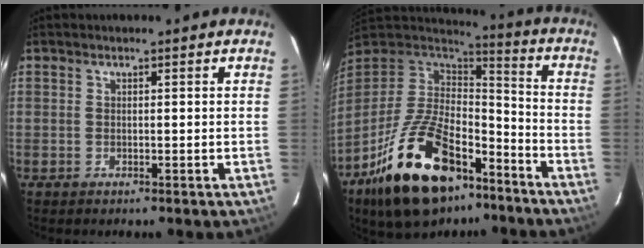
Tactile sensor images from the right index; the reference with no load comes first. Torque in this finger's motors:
{"motor_torque": [1.11, -1.04, 1.05, 0.21]}